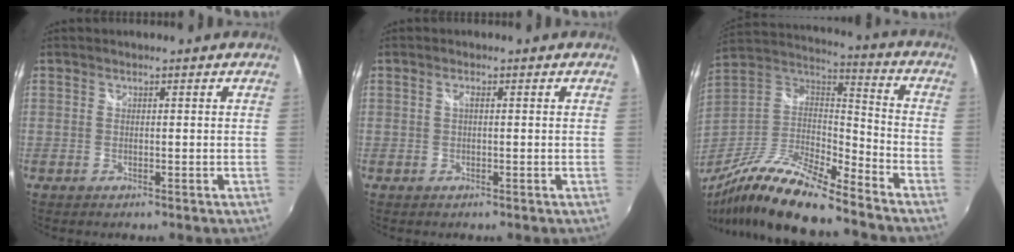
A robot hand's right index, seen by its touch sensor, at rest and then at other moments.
{"total": 0.9, "force": [0.1, 0.1, 0.8], "torque": [-0.015, 0.002, -0.001]}
{"total": 20.3, "force": [-15.5, 2.9, 12.7], "torque": [-0.244, -0.039, -0.292]}